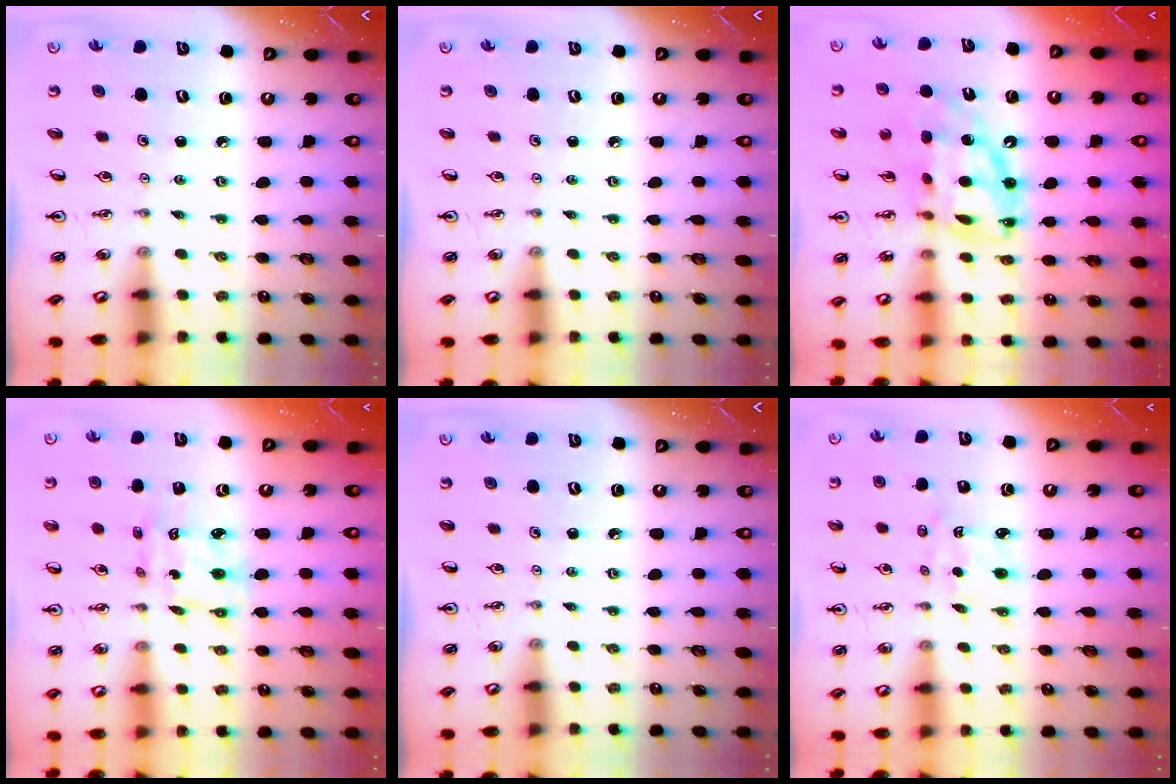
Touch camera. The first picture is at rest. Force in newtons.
{"total": 0.0}
{"total": 14.9, "press": 14.8, "slide": 1.3}
{"total": 7.0, "press": 7.0, "slide": 0.4}
{"total": 0.0}
{"total": 1.6, "press": 1.5, "slide": 0.7}